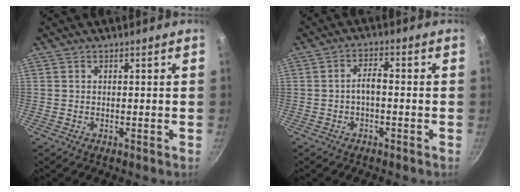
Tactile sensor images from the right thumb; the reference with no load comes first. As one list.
[{"total": 3.2, "force": [-0.7, 1.4, 2.7], "torque": [-0.046, 0.018, -0.016]}]